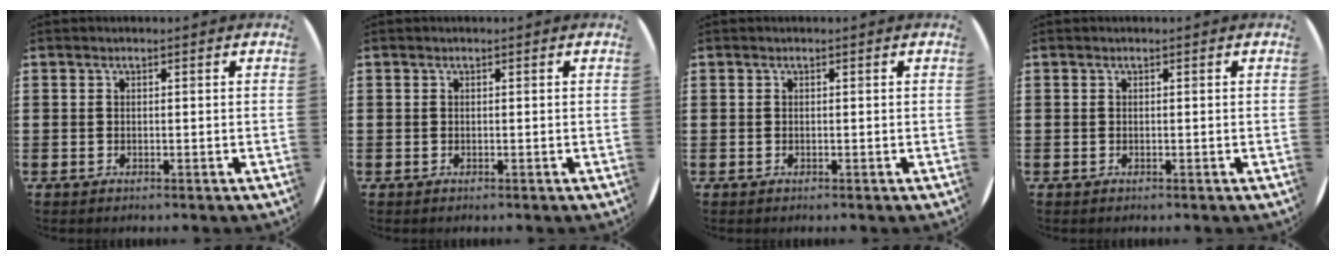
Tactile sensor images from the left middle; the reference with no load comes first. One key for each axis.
{"total": 0.0}
{"total": 0.0}
{"total": 0.0}